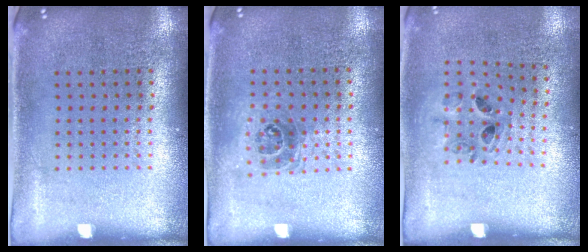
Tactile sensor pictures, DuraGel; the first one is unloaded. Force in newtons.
{"total": 1.1, "press": 0.9, "slide": 0.6}
{"total": 0.9, "press": 0.7, "slide": 0.4}